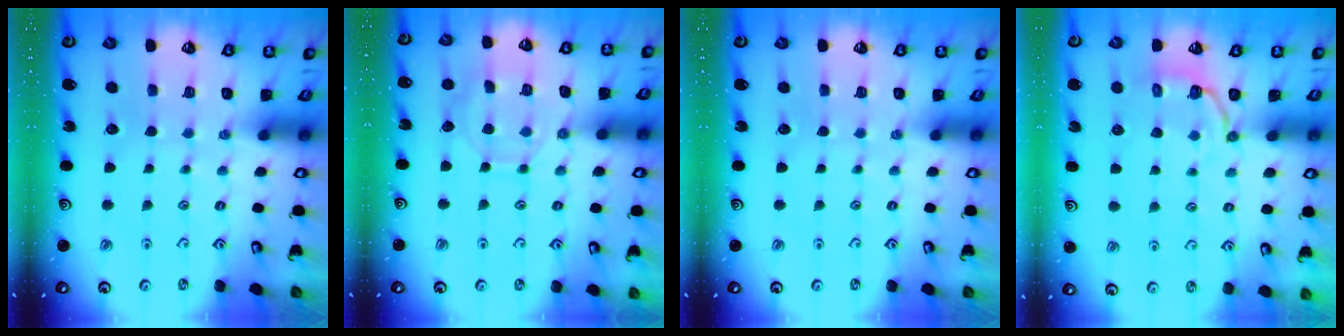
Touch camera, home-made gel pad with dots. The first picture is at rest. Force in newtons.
{"total": 9.7, "press": 9.7, "slide": 0.7}
{"total": 0.0}
{"total": 3.1, "press": 1.6, "slide": 2.6}